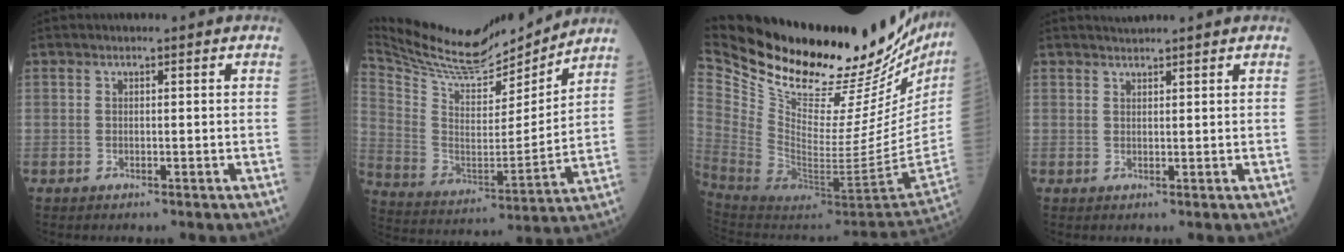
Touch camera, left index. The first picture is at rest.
{"total": 21.1, "force": [19.7, 3.8, 6.6], "torque": [-0.131, -0.019, 0.325]}
{"total": 38.3, "force": [31.5, 10.7, 18.8], "torque": [-0.349, -0.088, 0.456]}
{"total": 1.8, "force": [1.7, -0.2, 0.0], "torque": [0.003, 0.012, 0.034]}